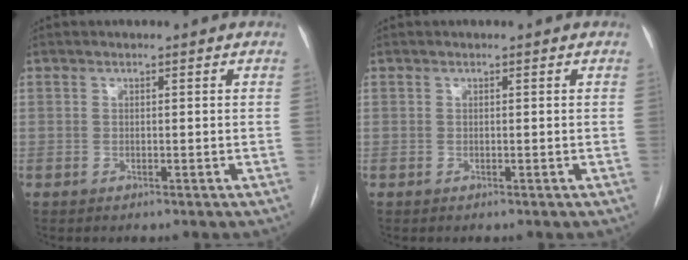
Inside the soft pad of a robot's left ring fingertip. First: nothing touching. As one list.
[{"total": 0.0}]